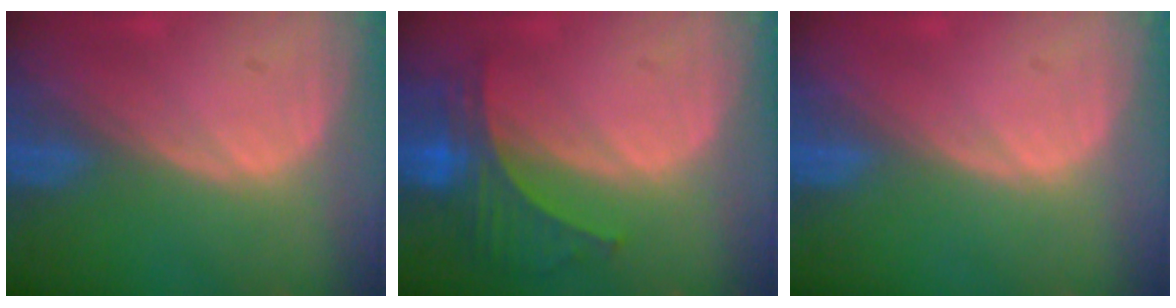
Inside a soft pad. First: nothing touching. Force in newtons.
{"total": 5.8, "press": 5.7, "slide": 0.5}
{"total": 0.0}